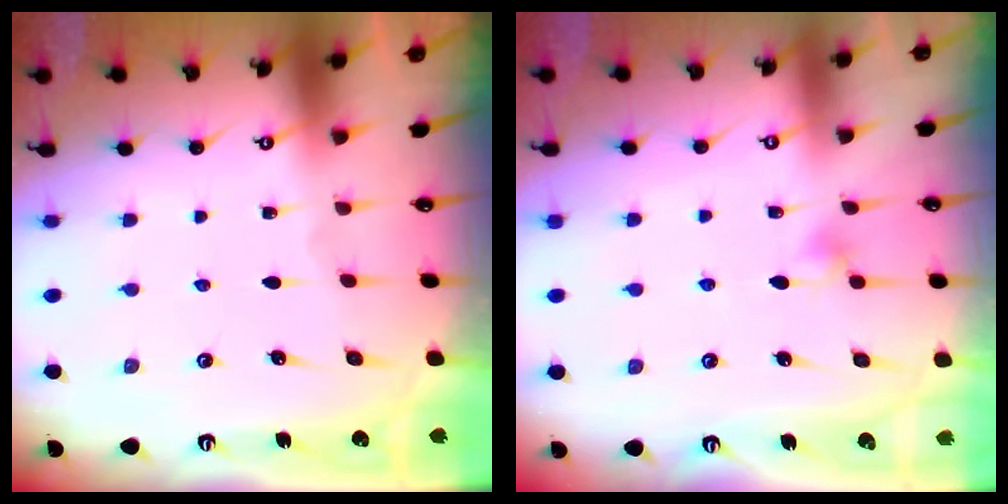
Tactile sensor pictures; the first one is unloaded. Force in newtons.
{"total": 5.4, "press": 5.3, "slide": 1.2}